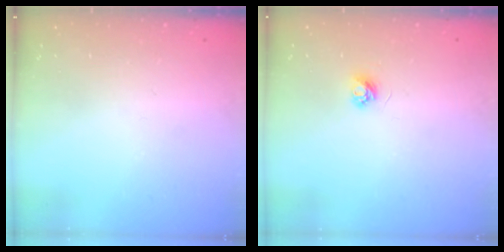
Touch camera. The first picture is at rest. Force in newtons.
{"total": 3.4, "press": 3.4, "slide": 0.4}